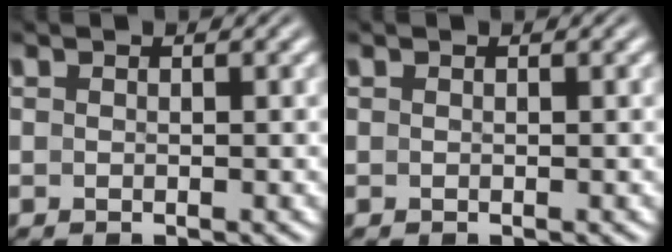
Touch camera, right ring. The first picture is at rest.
{"total": 0.0}